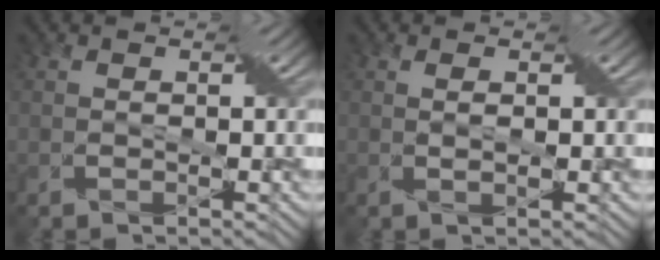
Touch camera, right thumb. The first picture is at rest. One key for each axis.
{"total": 1.8, "fx": 0.4, "fy": 0.2, "fz": 1.7, "tx": -0.026, "ty": 0.004, "tz": 0.012}